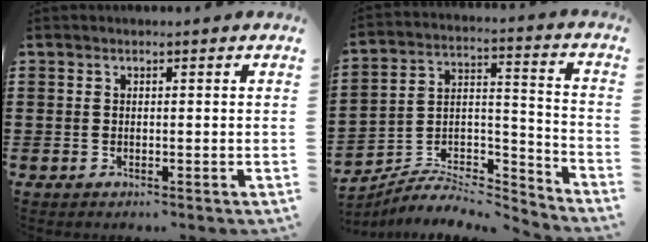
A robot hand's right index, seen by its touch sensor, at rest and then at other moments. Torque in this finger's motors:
{"motor_torque": [1.06, 1.08, -0.01, -0.01]}